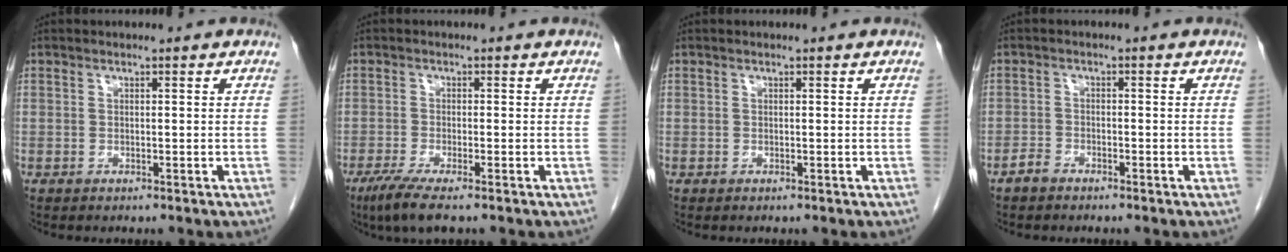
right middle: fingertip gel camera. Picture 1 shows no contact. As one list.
[{"total": 4.8, "force": [-3.2, 0.3, 3.5], "torque": [-0.068, -0.015, -0.061]}, {"total": 0.0}, {"total": 1.7, "force": [-1.5, 0.7, 0.5], "torque": [-0.013, 0.002, -0.027]}]